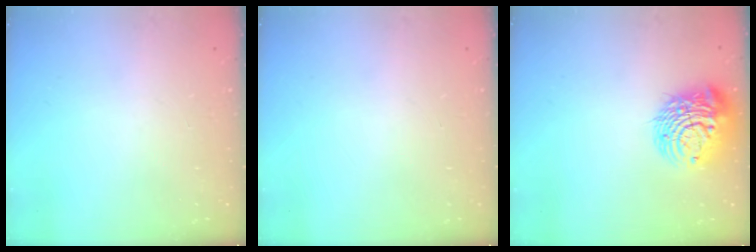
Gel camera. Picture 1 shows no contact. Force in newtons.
{"total": 0.0}
{"total": 13.3, "press": 13.2, "slide": 1.5}